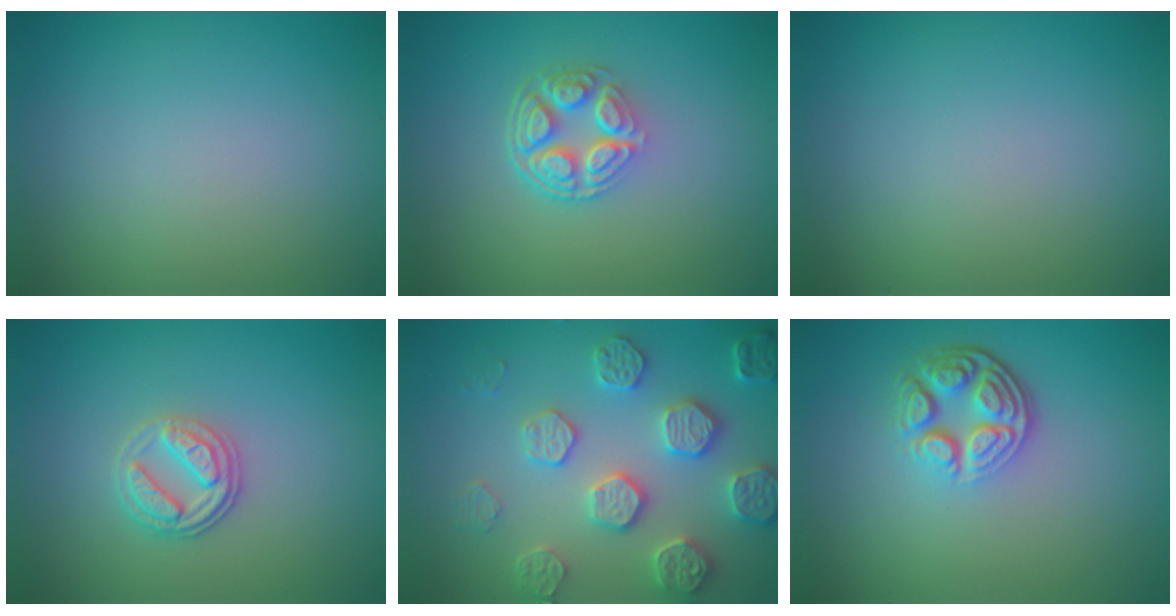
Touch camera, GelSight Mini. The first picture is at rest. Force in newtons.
{"total": 4.7, "press": 3.3, "slide": 3.3}
{"total": 0.0}
{"total": 2.6, "press": 2.5, "slide": 0.8}
{"total": 5.0, "press": 4.9, "slide": 1.1}
{"total": 4.5, "press": 3.4, "slide": 3.0}